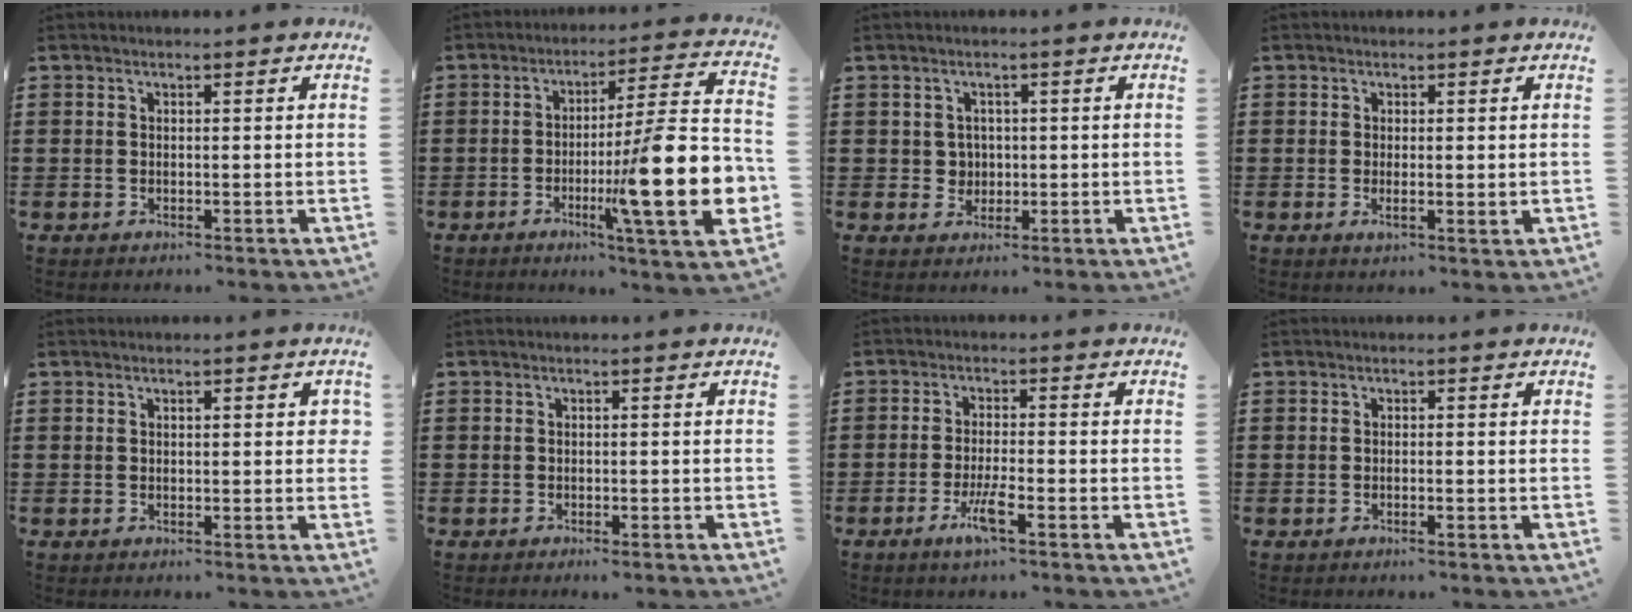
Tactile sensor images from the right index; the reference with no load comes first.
{"total": 17.3, "force": [-4.4, 2.3, 16.6], "torque": [-0.263, -0.026, -0.073]}
{"total": 2.3, "force": [0.1, 2.2, 0.6], "torque": [-0.022, 0.010, -0.002]}
{"total": 1.5, "force": [0.0, 0.4, 1.4], "torque": [-0.025, -0.002, 0.000]}
{"total": 1.2, "force": [0.2, 0.6, 1.1], "torque": [-0.021, 0.006, 0.002]}
{"total": 0.6, "force": [-0.5, 0.0, 0.3], "torque": [-0.008, -0.005, -0.010]}
{"total": 4.2, "force": [-2.2, 0.3, 3.6], "torque": [-0.079, -0.014, -0.042]}
{"total": 0.7, "force": [-0.4, 0.0, 0.6], "torque": [-0.011, -0.003, -0.007]}